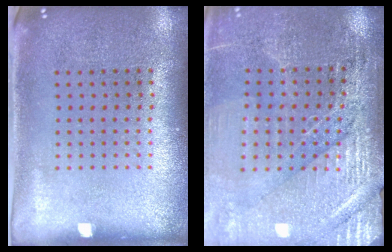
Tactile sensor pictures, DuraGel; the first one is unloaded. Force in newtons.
{"total": 3.3, "press": 3.3, "slide": 0.0}